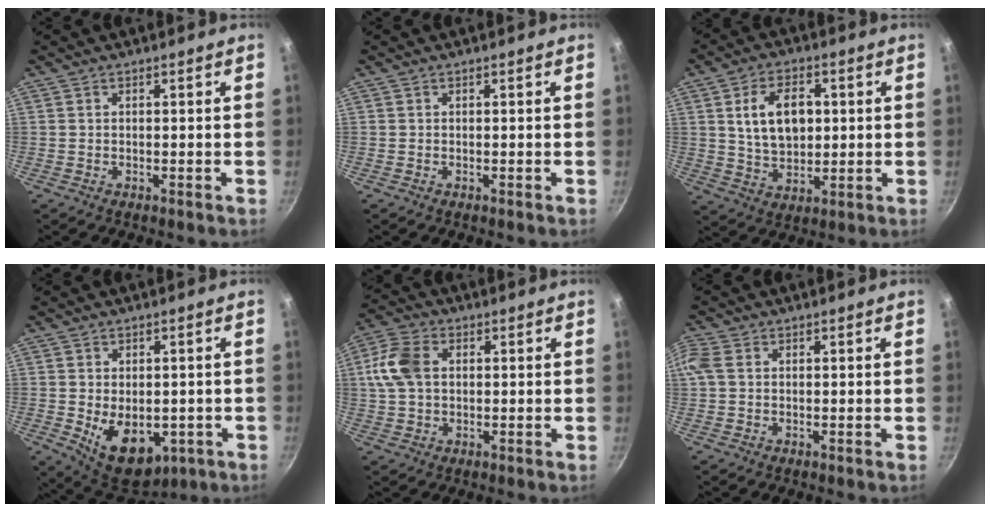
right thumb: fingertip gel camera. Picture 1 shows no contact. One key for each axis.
{"total": 0.0}
{"total": 11.0, "fx": 2.3, "fy": 7.0, "fz": 8.2, "tx": -0.119, "ty": -0.005, "tz": 0.048}
{"total": 11.9, "fx": -3.1, "fy": 7.4, "fz": 8.7, "tx": -0.113, "ty": -0.006, "tz": -0.025}
{"total": 9.5, "fx": 1.5, "fy": 6.6, "fz": 6.7, "tx": -0.143, "ty": 0.018, "tz": 0.027}
{"total": 3.9, "fx": 0.9, "fy": 2.7, "fz": 2.6, "tx": -0.083, "ty": 0.017, "tz": 0.018}